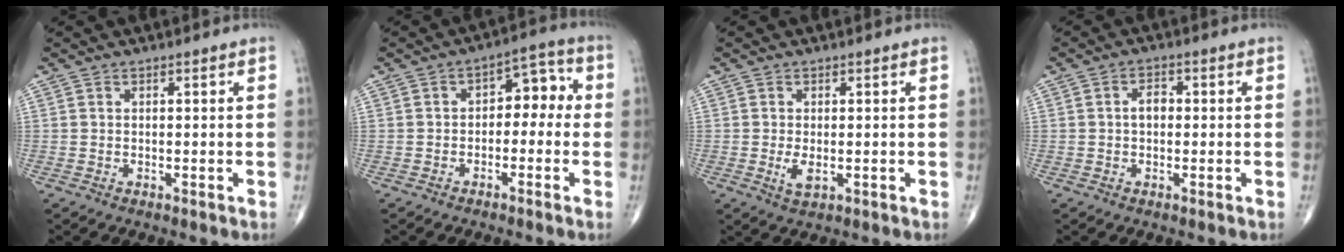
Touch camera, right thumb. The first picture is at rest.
{"total": 6.9, "force": [-0.7, 4.5, 5.1], "torque": [-0.038, 0.039, -0.021]}
{"total": 2.5, "force": [-0.4, 1.2, 2.2], "torque": [-0.045, -0.007, -0.005]}
{"total": 2.7, "force": [0.0, 1.8, 2.0], "torque": [-0.027, 0.009, -0.005]}